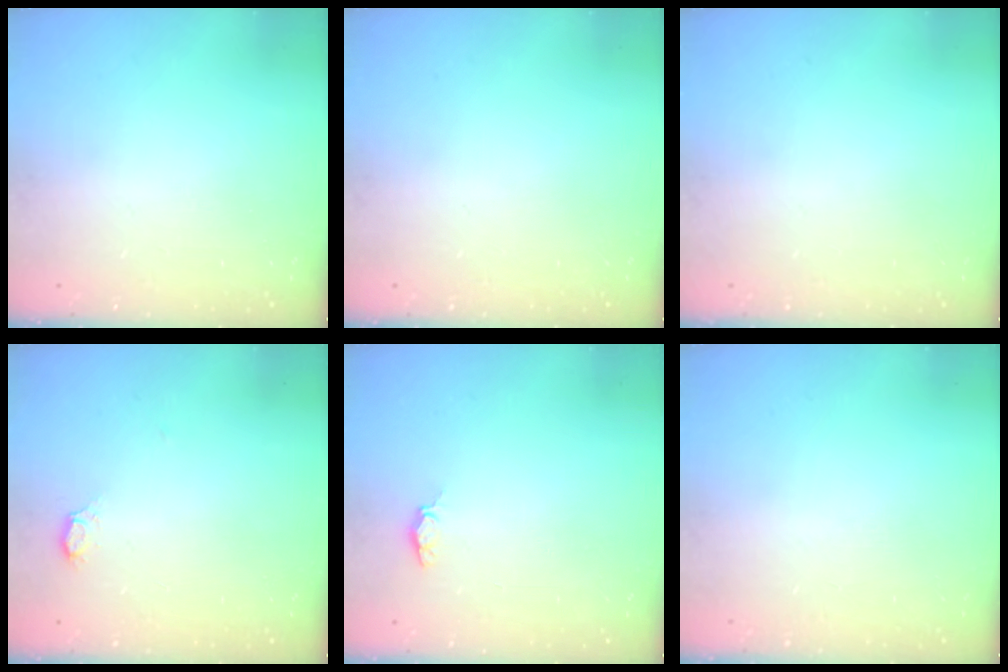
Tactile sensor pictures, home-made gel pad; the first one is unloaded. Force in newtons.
{"total": 0.0}
{"total": 0.0}
{"total": 2.6, "press": 2.6, "slide": 0.2}
{"total": 3.9, "press": 3.8, "slide": 0.6}
{"total": 0.0}